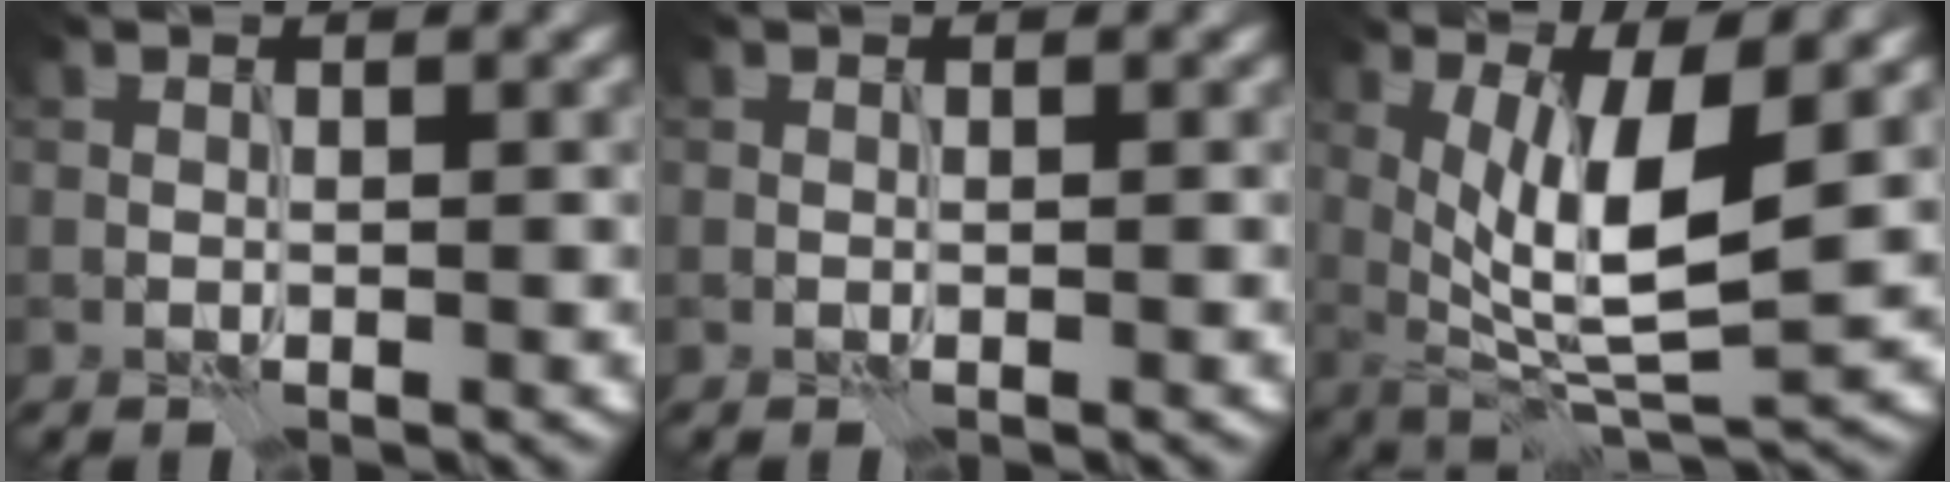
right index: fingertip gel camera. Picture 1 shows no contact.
{"total": 0.0}
{"total": 7.9, "force": [1.1, 2.3, 7.5], "torque": [-0.127, -0.008, 0.022]}